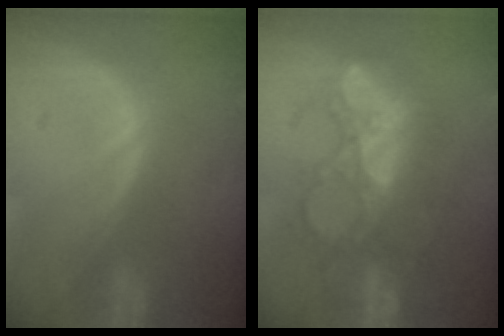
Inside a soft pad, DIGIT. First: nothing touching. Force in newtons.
{"total": 8.7, "press": 8.6, "slide": 1.5}